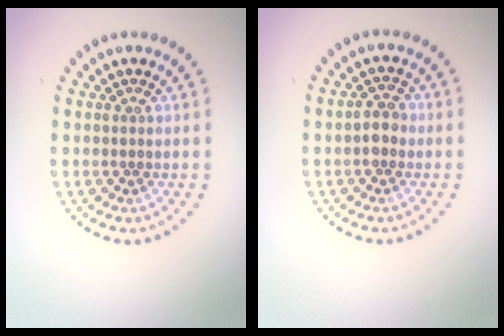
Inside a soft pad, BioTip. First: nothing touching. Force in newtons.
{"total": 1.8, "press": 1.8, "slide": 0.3}